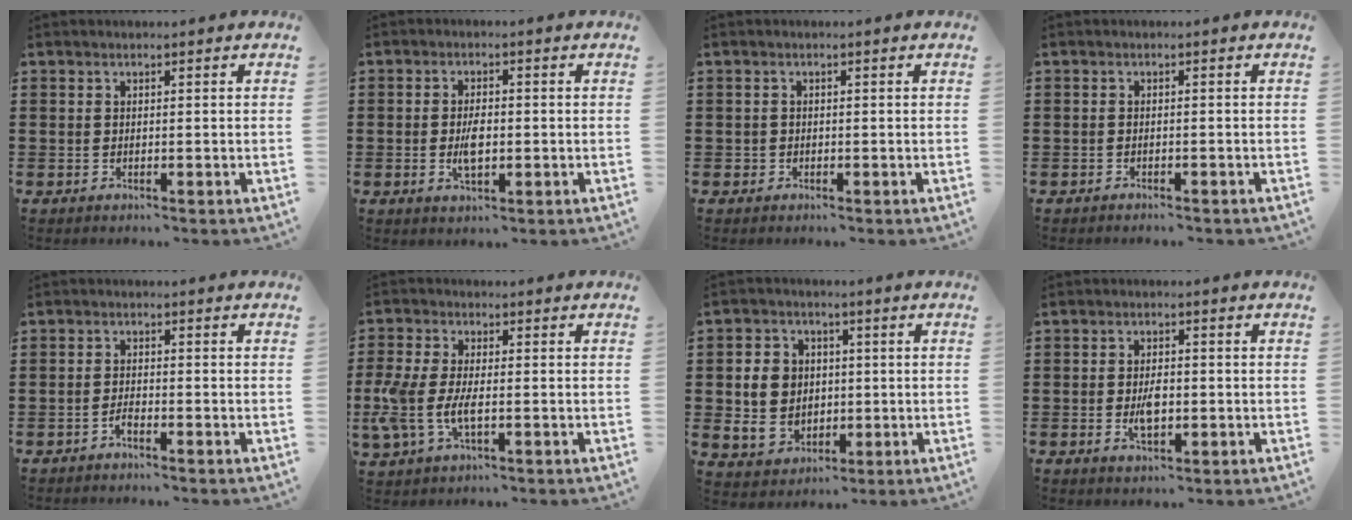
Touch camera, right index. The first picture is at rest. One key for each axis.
{"total": 3.9, "fx": -0.5, "fy": 1.7, "fz": 3.5, "tx": -0.064, "ty": 0.002, "tz": -0.008}
{"total": 0.7, "fx": -0.1, "fy": 0.7, "fz": 0.0, "tx": -0.001, "ty": 0.007, "tz": -0.005}
{"total": 0.8, "fx": -0.8, "fy": 0.1, "fz": 0.3, "tx": -0.009, "ty": -0.003, "tz": -0.015}
{"total": 1.3, "fx": -1.2, "fy": 0.2, "fz": 0.6, "tx": -0.014, "ty": -0.002, "tz": -0.021}
{"total": 6.0, "fx": -1.1, "fy": 2.9, "fz": 5.1, "tx": -0.132, "ty": -0.006, "tz": -0.029}
{"total": 6.6, "fx": 0.6, "fy": 6.1, "fz": 2.6, "tx": -0.067, "ty": 0.018, "tz": 0.010}
{"total": 4.0, "fx": -0.6, "fy": 1.9, "fz": 3.4, "tx": -0.070, "ty": 0.000, "tz": -0.012}